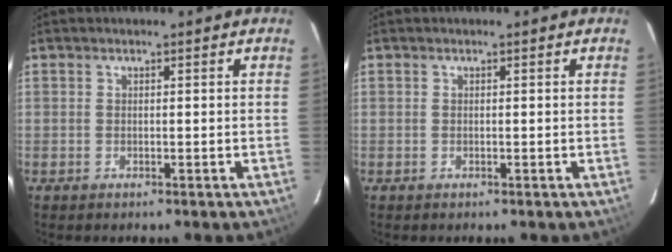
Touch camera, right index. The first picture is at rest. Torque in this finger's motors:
{"motor_torque": [0.00, 0.00, 0.01, 0.01]}